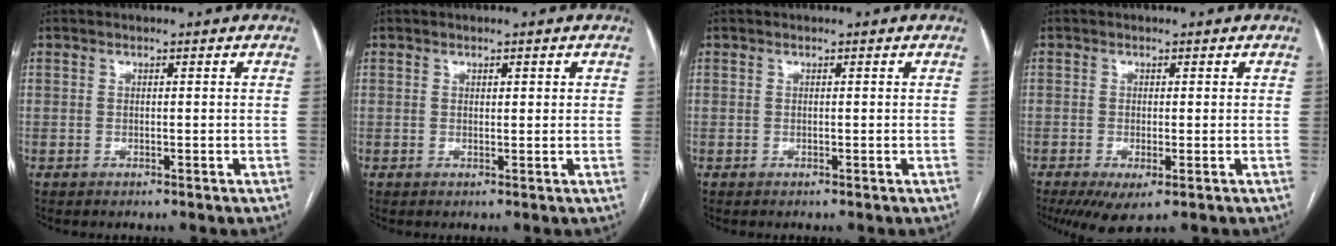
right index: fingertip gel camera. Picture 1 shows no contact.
{"total": 1.2, "force": [0.6, 0.5, 0.9], "torque": [-0.012, 0.003, 0.007]}
{"total": 0.0}
{"total": 4.8, "force": [-2.3, 1.3, 4.0], "torque": [-0.062, -0.012, -0.032]}